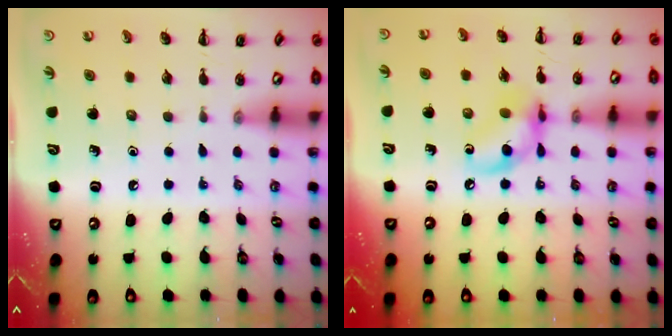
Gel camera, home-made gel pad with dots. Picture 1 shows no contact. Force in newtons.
{"total": 10.2, "press": 10.1, "slide": 1.0}